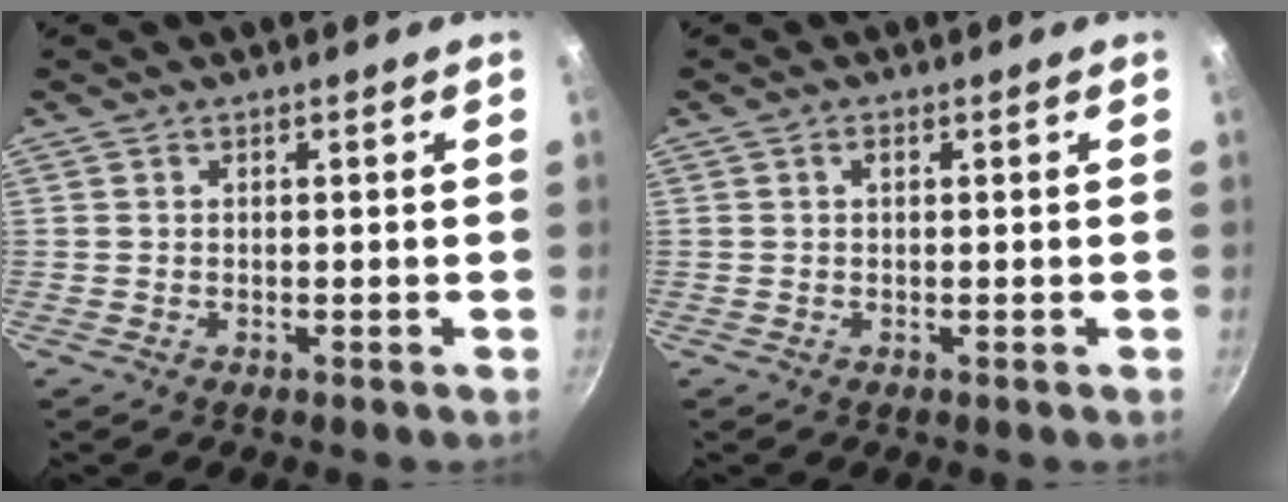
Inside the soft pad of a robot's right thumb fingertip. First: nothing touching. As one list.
[{"total": 1.0, "force": [0.3, 0.6, 0.8], "torque": [-0.015, 0.004, 0.004]}]